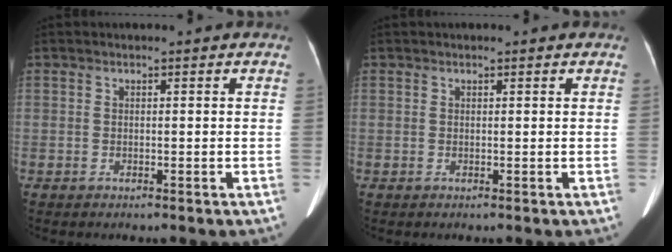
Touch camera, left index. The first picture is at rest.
{"total": 0.5, "force": [0.5, 0.2, 0.2], "torque": [-0.007, 0.007, 0.007]}